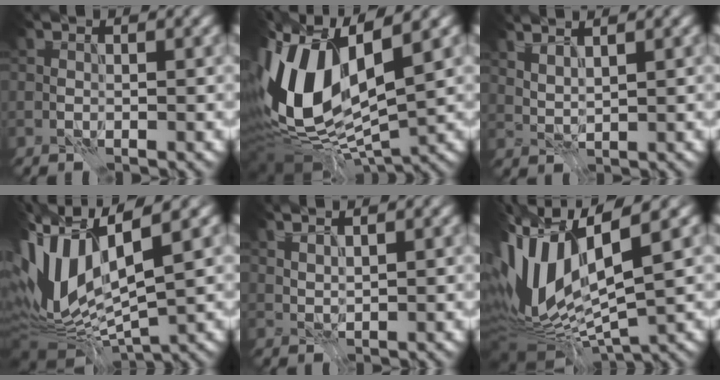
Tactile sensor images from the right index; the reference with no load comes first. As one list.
[{"total": 13.2, "force": [0.4, 6.6, 11.4], "torque": [-0.237, -0.008, -0.002]}, {"total": 2.5, "force": [2.2, 0.4, 1.2], "torque": [-0.019, -0.002, 0.036]}, {"total": 11.7, "force": [-0.2, 5.1, 10.5], "torque": [-0.235, -0.010, 0.009]}, {"total": 1.8, "force": [1.6, 0.2, 0.8], "torque": [-0.010, -0.005, 0.028]}, {"total": 12.9, "force": [-0.6, 5.2, 11.8], "torque": [-0.257, -0.009, 0.003]}]